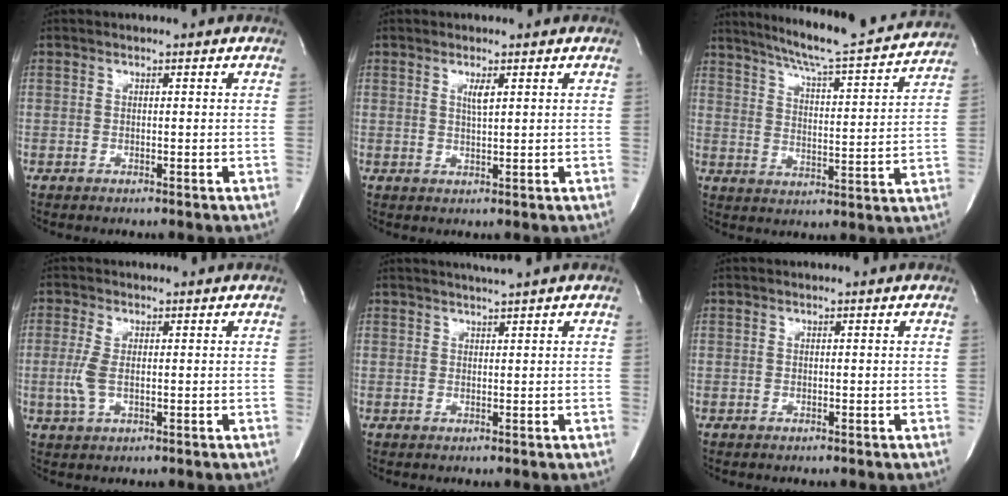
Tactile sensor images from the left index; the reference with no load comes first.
{"total": 1.7, "force": [0.6, 0.0, 1.6], "torque": [-0.038, -0.008, 0.011]}
{"total": 19.0, "force": [17.3, 0.4, 7.8], "torque": [-0.126, -0.031, 0.233]}
{"total": 3.5, "force": [0.0, 1.4, 3.3], "torque": [-0.089, -0.005, 0.004]}
{"total": 2.1, "force": [1.8, -0.9, 0.7], "torque": [-0.008, -0.003, 0.034]}
{"total": 0.0}